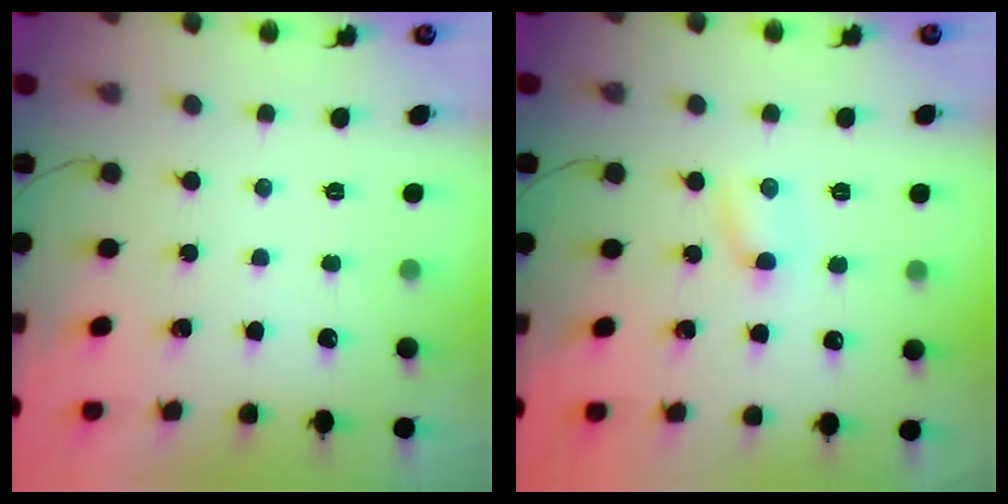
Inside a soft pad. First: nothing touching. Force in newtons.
{"total": 3.5, "press": 3.4, "slide": 1.0}